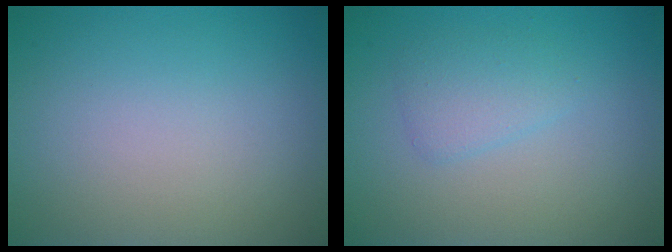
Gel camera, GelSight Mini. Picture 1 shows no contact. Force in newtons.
{"total": 1.9, "press": 1.9, "slide": 0.1}